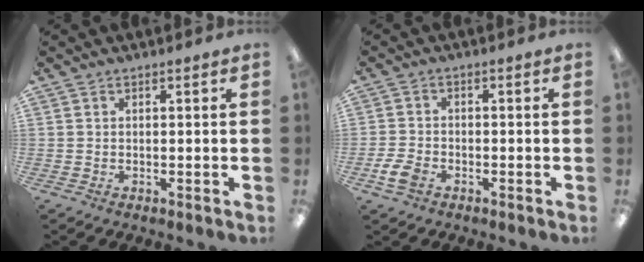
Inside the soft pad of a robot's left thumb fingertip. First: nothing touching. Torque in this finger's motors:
{"motor_torque": [-0.57, 0.61, -0.16, 0.16, 0.00]}